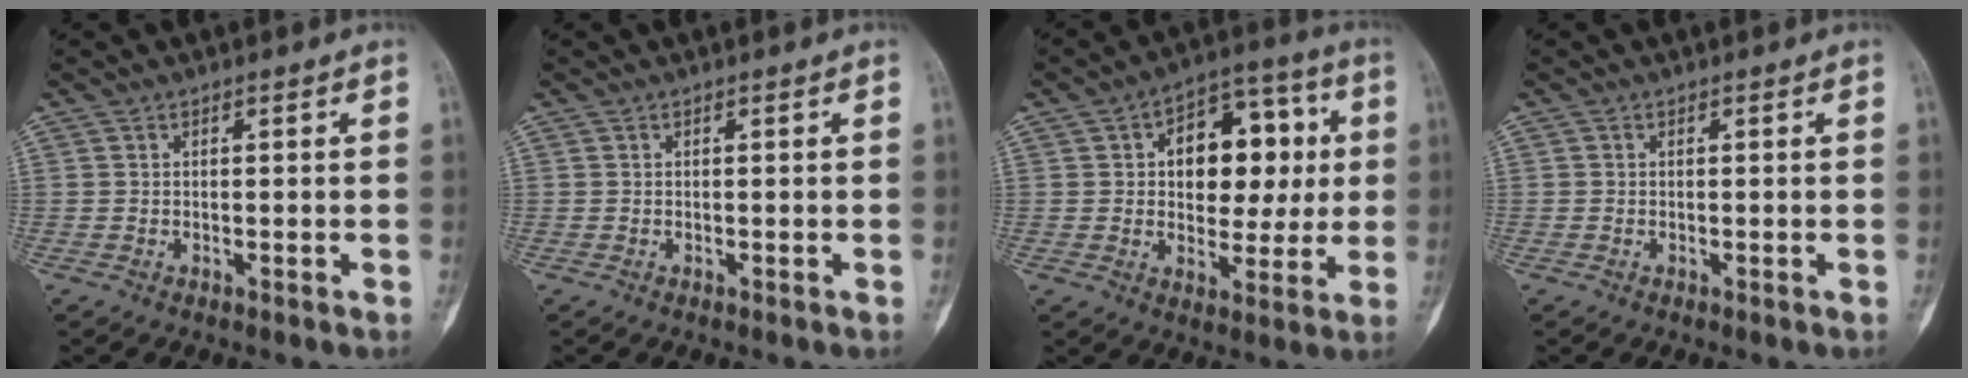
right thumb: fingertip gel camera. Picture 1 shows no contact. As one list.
[{"total": 0.0}, {"total": 15.7, "force": [2.8, 10.1, 11.8], "torque": [-0.108, 0.017, 0.037]}, {"total": 0.0}]